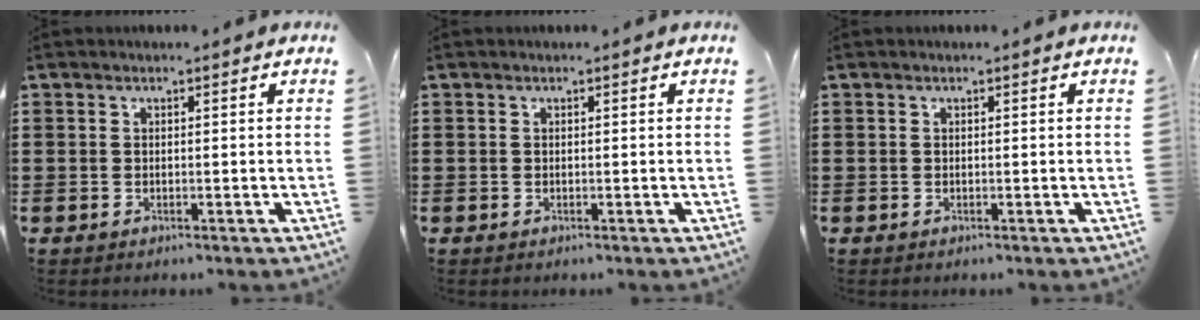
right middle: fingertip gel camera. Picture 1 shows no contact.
{"total": 0.0}
{"total": 0.0}